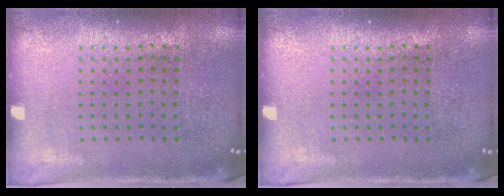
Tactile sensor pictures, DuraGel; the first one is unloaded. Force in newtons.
{"total": 0.0}